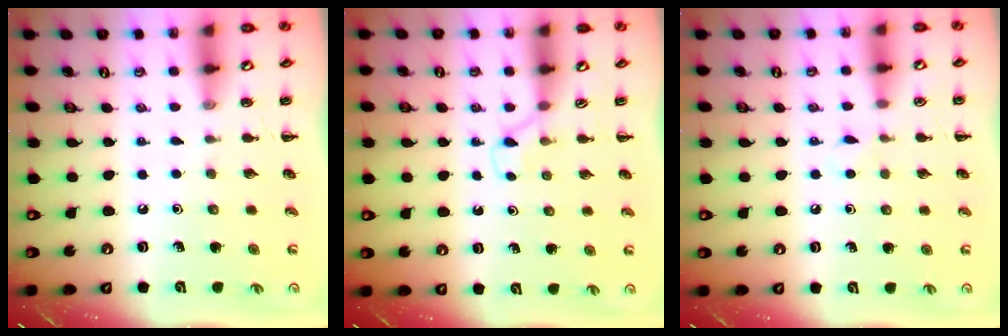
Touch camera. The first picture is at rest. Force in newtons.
{"total": 2.9, "press": 2.7, "slide": 1.0}
{"total": 3.7, "press": 3.6, "slide": 1.2}